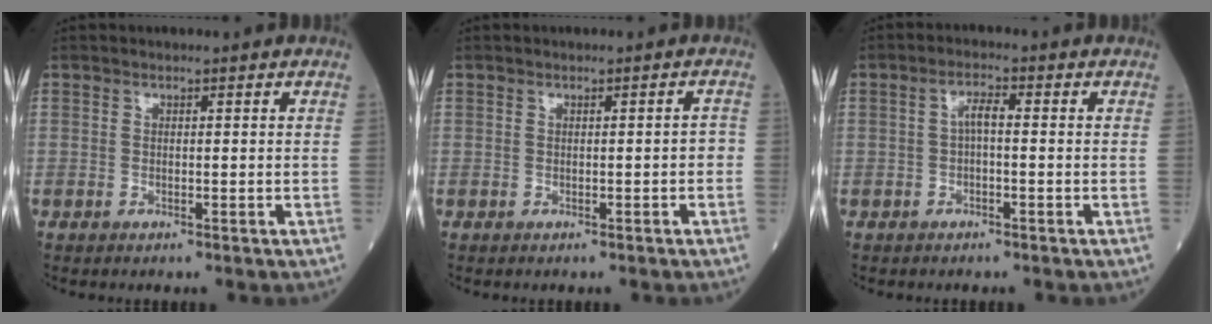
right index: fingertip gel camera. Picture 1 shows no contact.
{"total": 1.1, "force": [-0.3, 0.4, 0.9], "torque": [-0.007, 0.003, -0.004]}
{"total": 2.5, "force": [-0.2, 0.7, 2.4], "torque": [-0.045, 0.007, -0.003]}